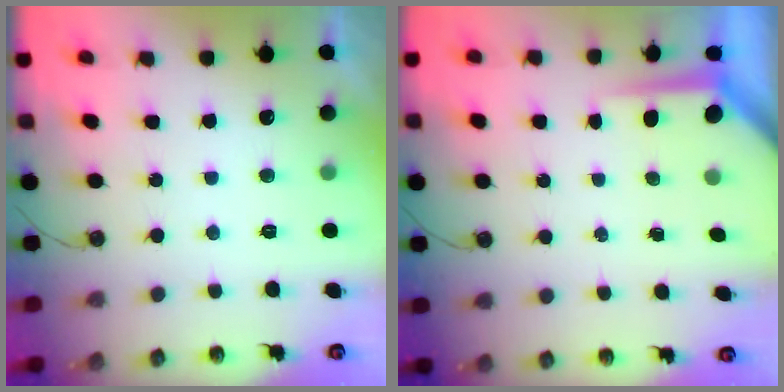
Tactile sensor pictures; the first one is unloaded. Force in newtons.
{"total": 4.0, "press": 4.0, "slide": 0.3}